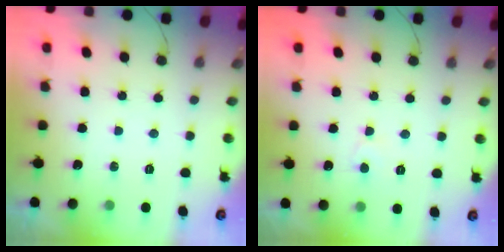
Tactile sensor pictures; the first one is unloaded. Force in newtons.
{"total": 4.4, "press": 4.3, "slide": 0.5}